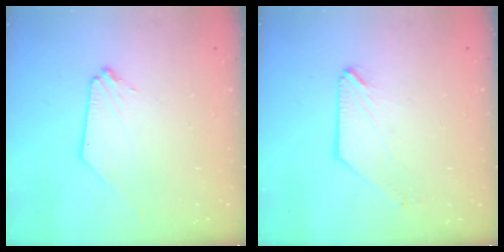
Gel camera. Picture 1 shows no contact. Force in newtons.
{"total": 0.0}